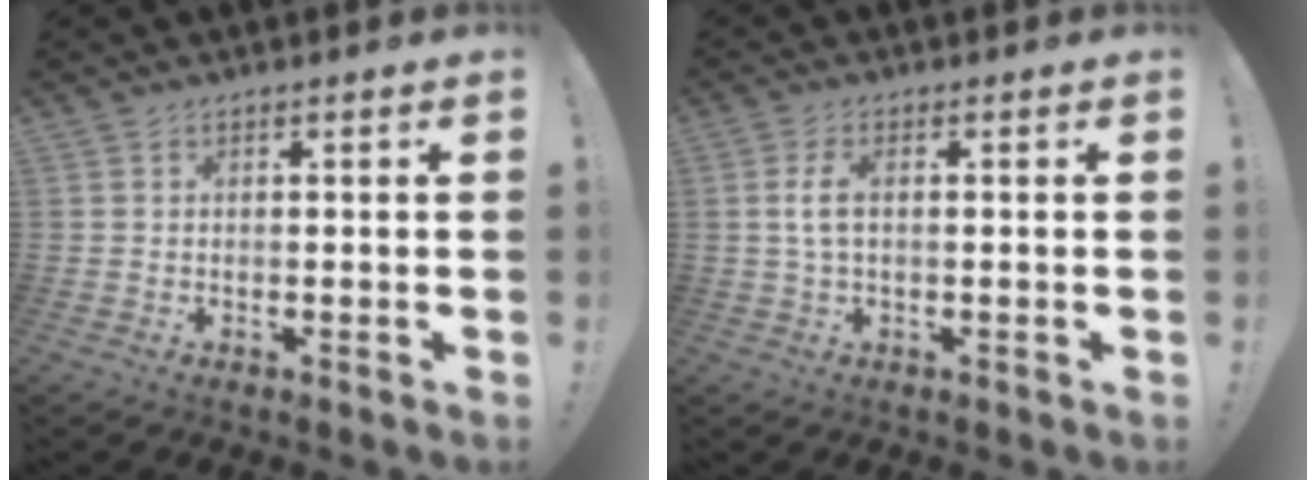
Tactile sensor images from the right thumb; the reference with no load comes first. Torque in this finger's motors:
{"motor_torque": [-0.30, 0.08, 0.32, -0.24, 0.21]}